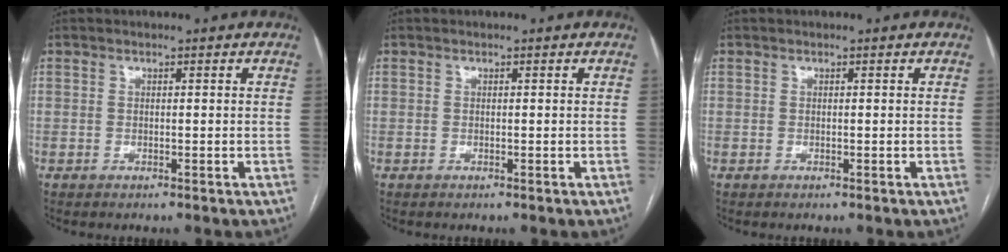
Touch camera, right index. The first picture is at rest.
{"total": 0.0}
{"total": 0.0}